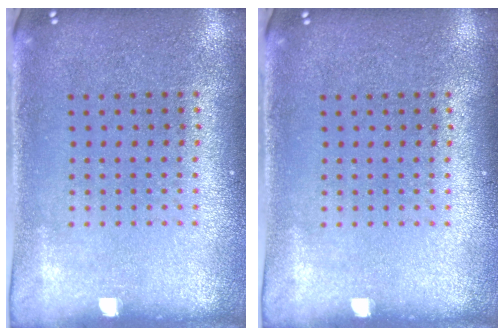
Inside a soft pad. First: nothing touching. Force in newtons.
{"total": 0.0}